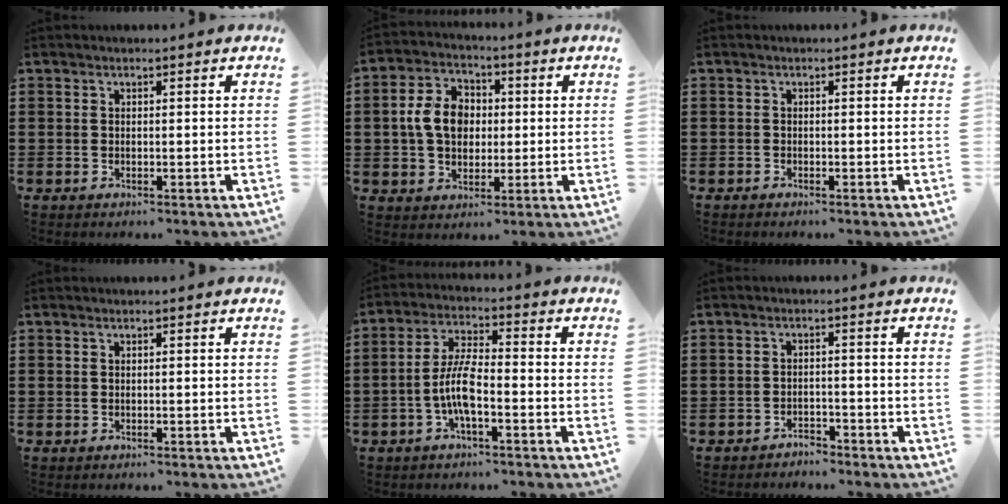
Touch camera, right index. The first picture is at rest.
{"total": 8.1, "force": [0.4, 6.3, 5.1], "torque": [-0.125, 0.013, -0.001]}
{"total": 0.5, "force": [-0.5, 0.2, 0.0], "torque": [-0.001, 0.001, -0.011]}
{"total": 0.0}
{"total": 6.9, "force": [-2.3, 1.9, 6.3], "torque": [-0.148, -0.011, -0.051]}
{"total": 2.3, "force": [-2.3, 0.4, 0.0], "torque": [-0.008, 0.001, -0.050]}